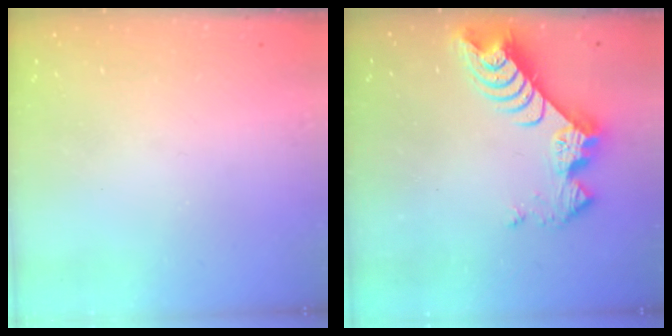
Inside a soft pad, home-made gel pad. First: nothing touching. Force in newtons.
{"total": 9.5, "press": 9.5, "slide": 0.8}